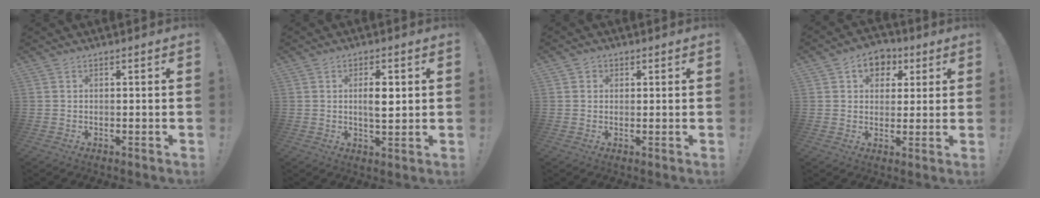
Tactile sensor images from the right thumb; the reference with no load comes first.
{"total": 5.6, "force": [0.8, 2.3, 5.0], "torque": [-0.079, -0.001, 0.009]}
{"total": 1.7, "force": [0.4, 1.6, 0.4], "torque": [-0.005, 0.002, 0.005]}
{"total": 7.5, "force": [2.5, 6.3, 3.3], "torque": [-0.035, -0.007, 0.047]}